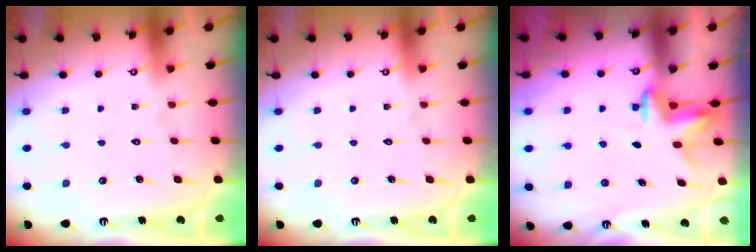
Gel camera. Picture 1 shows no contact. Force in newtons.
{"total": 0.0}
{"total": 3.2, "press": 3.2, "slide": 0.2}